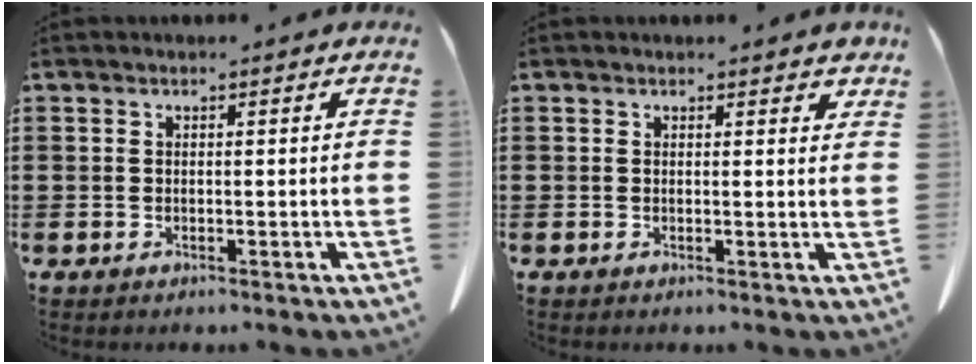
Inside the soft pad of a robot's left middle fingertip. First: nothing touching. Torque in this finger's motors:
{"motor_torque": [-0.01, 0.01, 0.00, 0.00]}